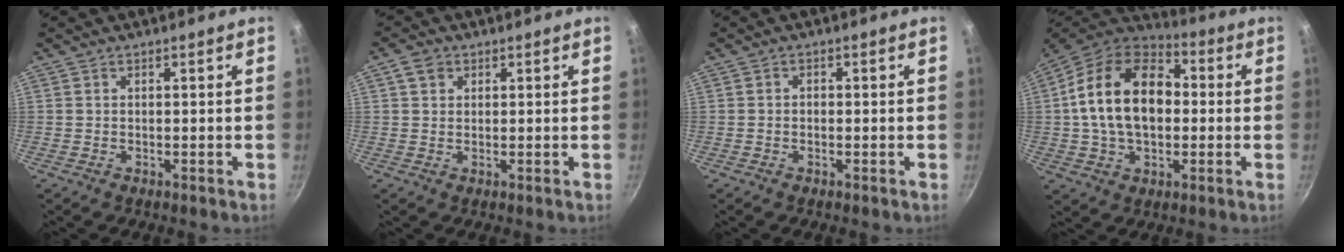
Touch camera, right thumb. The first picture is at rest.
{"total": 2.8, "force": [1.2, 2.2, 1.3], "torque": [-0.015, -0.001, 0.019]}
{"total": 0.9, "force": [-0.2, 0.7, 0.5], "torque": [-0.007, 0.004, -0.006]}
{"total": 20.1, "force": [1.2, 13.3, 15.0], "torque": [-0.237, 0.034, 0.007]}